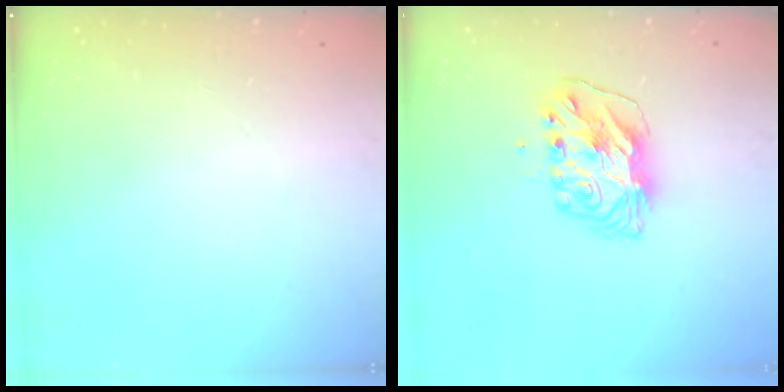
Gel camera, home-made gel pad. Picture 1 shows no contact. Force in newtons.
{"total": 8.4, "press": 8.4, "slide": 0.8}